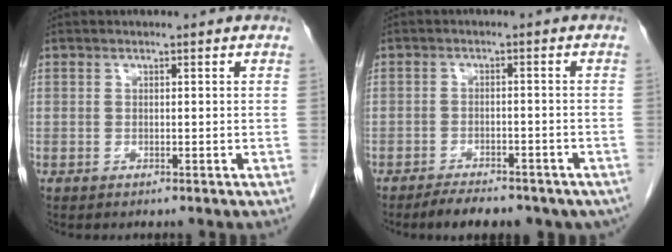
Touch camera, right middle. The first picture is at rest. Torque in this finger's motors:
{"motor_torque": [0.87, -0.80, 0.05, 0.05]}